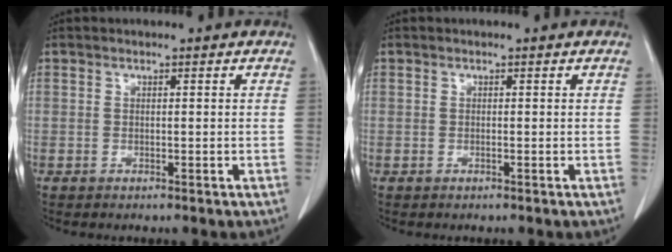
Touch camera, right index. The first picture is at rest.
{"total": 0.0}